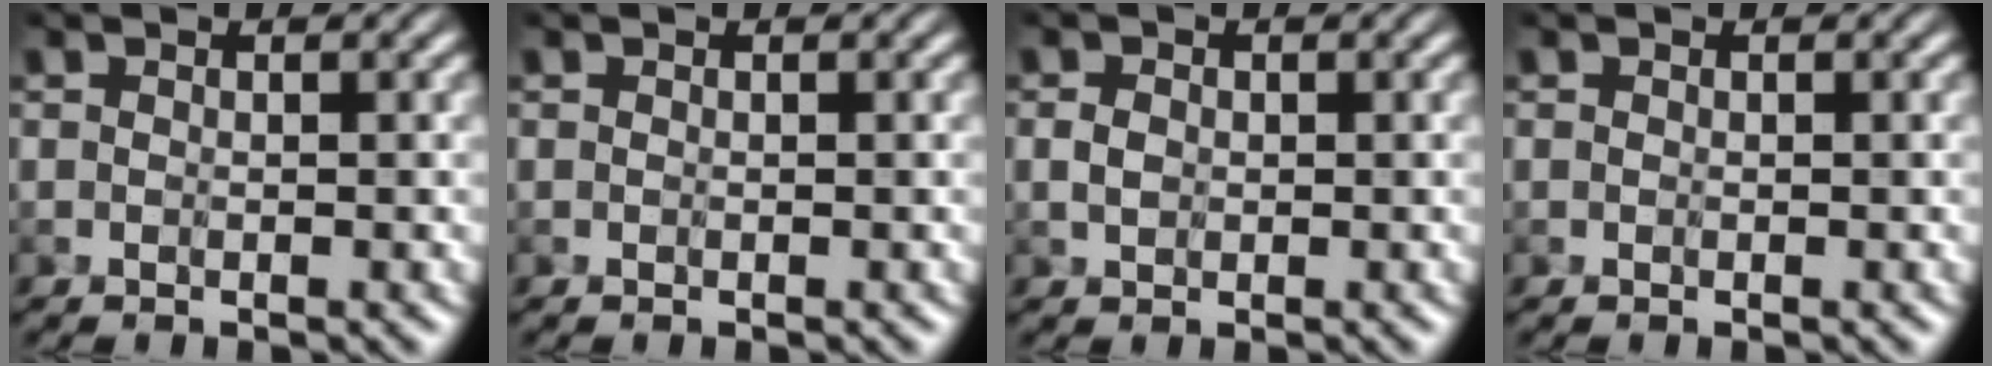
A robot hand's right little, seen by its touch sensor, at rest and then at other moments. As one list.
[{"total": 0.0}, {"total": 1.4, "force": [-0.1, 1.1, 0.9], "torque": [-0.020, 0.003, -0.001]}, {"total": 0.0}]